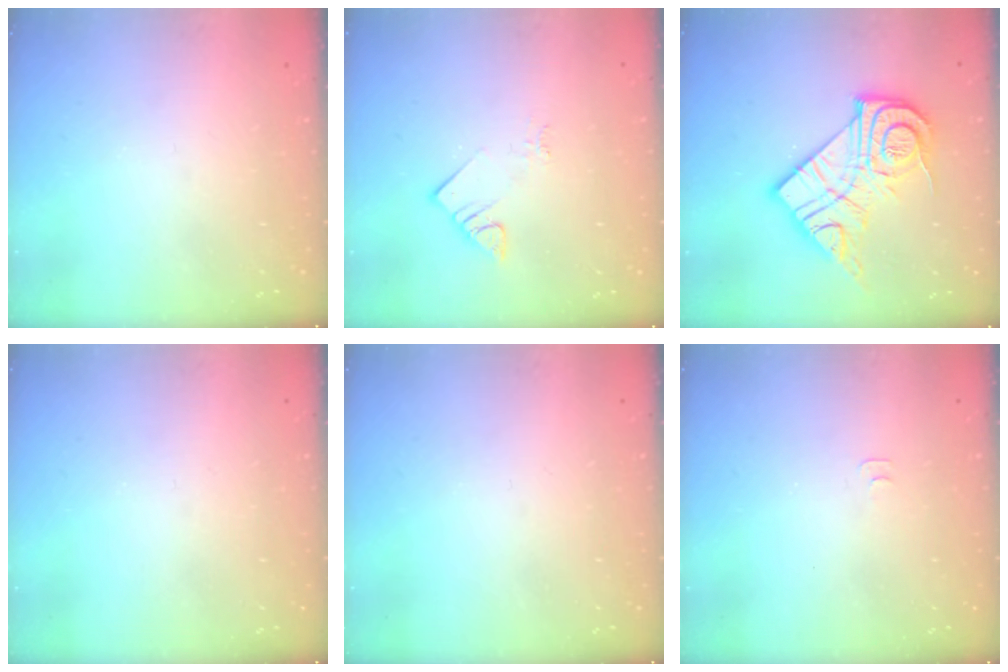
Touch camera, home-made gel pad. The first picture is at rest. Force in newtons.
{"total": 4.1, "press": 4.1, "slide": 0.3}
{"total": 18.2, "press": 18.2, "slide": 1.1}
{"total": 0.0}
{"total": 0.0}
{"total": 3.0, "press": 3.0, "slide": 0.3}